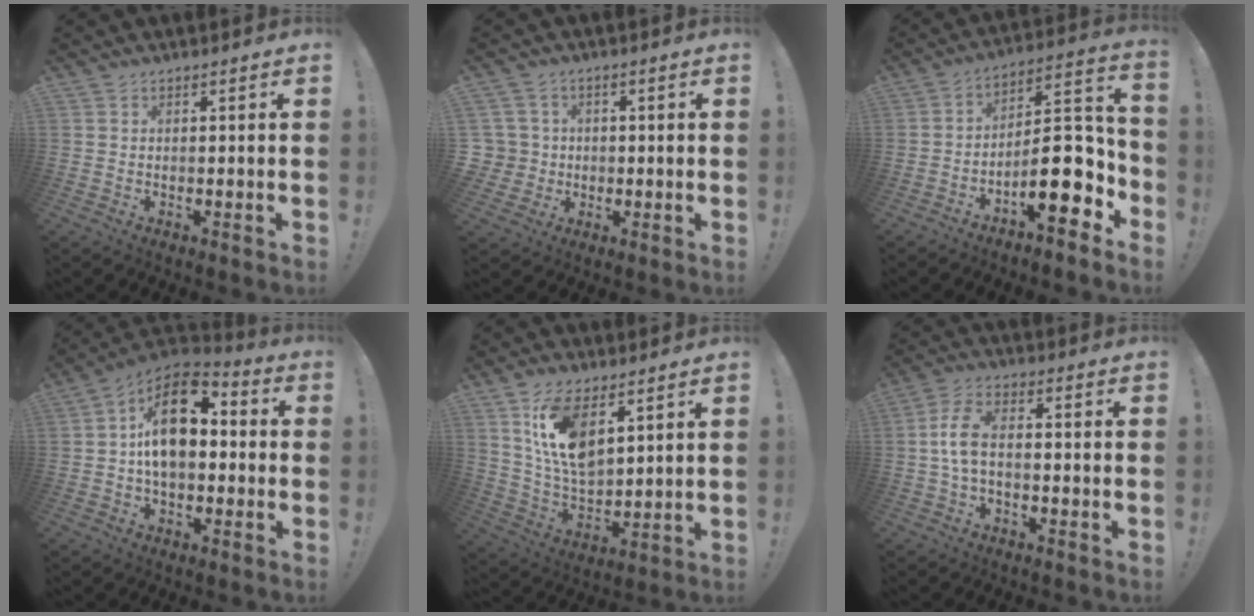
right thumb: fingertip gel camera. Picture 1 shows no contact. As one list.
[{"total": 5.8, "force": [0.3, 5.7, 1.2], "torque": [-0.031, 0.003, 0.011]}, {"total": 18.1, "force": [-6.5, 7.0, 15.4], "torque": [-0.225, 0.029, -0.101]}, {"total": 17.1, "force": [1.7, 10.5, 13.4], "torque": [-0.205, 0.012, 0.028]}, {"total": 14.0, "force": [7.9, 6.5, 9.6], "torque": [-0.191, -0.039, 0.143]}, {"total": 7.5, "force": [-0.7, 3.4, 6.7], "torque": [-0.143, 0.001, -0.013]}]